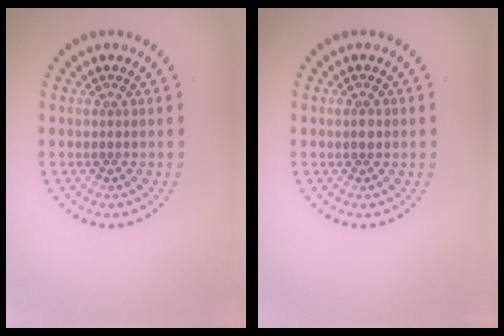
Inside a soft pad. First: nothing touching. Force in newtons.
{"total": 1.1, "press": 1.1, "slide": 0.2}